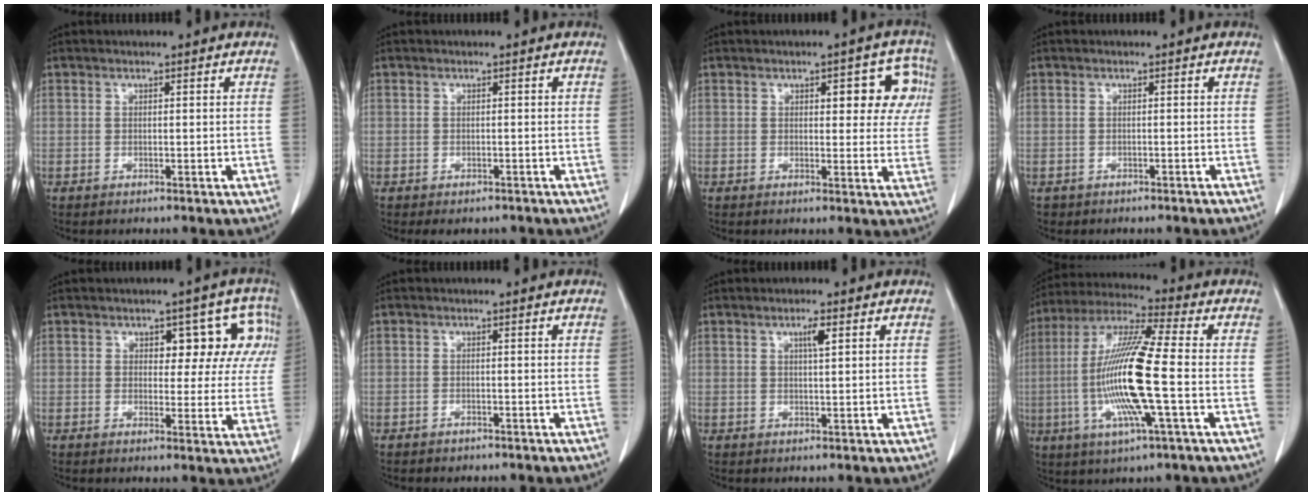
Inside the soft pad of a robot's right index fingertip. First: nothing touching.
{"total": 2.8, "force": [-2.2, 1.7, 0.5], "torque": [-0.002, 0.002, -0.028]}
{"total": 7.3, "force": [2.4, 3.3, 6.1], "torque": [-0.051, 0.019, 0.024]}
{"total": 1.9, "force": [-1.6, 1.0, 0.3], "torque": [-0.012, 0.001, -0.018]}
{"total": 8.1, "force": [2.7, 4.5, 6.2], "torque": [-0.046, 0.029, 0.028]}
{"total": 1.9, "force": [-1.6, 0.8, 0.6], "torque": [-0.016, 0.000, -0.015]}
{"total": 2.1, "force": [0.9, 0.1, 1.9], "torque": [-0.034, -0.001, 0.015]}
{"total": 16.0, "force": [-2.5, 0.6, 15.8], "torque": [-0.324, -0.006, -0.056]}